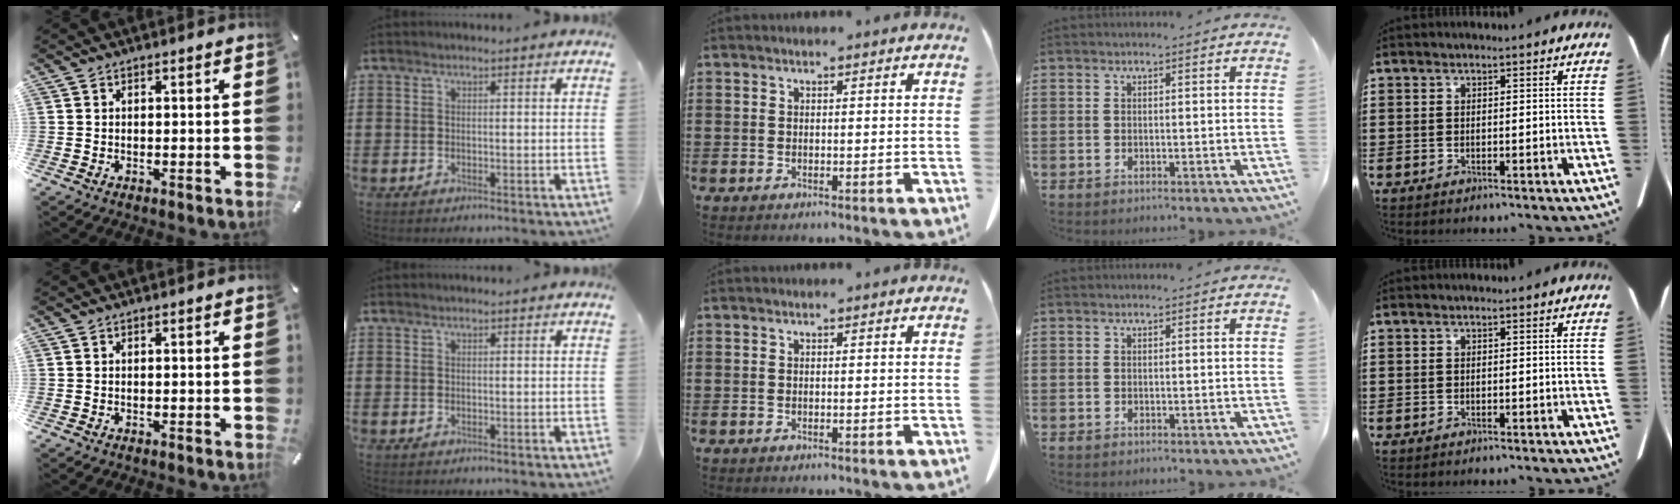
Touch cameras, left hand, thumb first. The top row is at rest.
{}